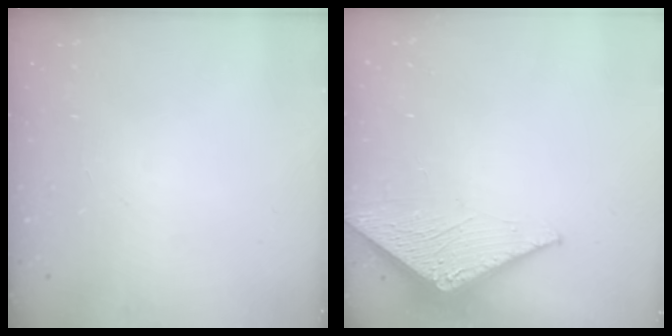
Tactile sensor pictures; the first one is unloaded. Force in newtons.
{"total": 3.1, "press": 3.1, "slide": 0.2}